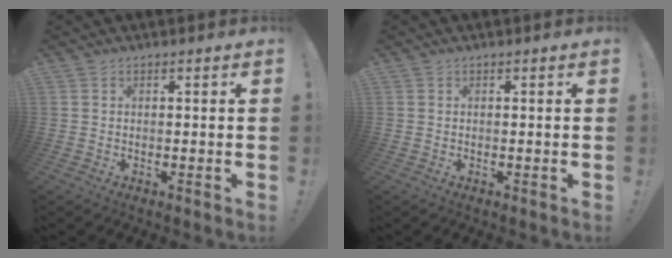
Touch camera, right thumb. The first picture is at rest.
{"total": 0.0}